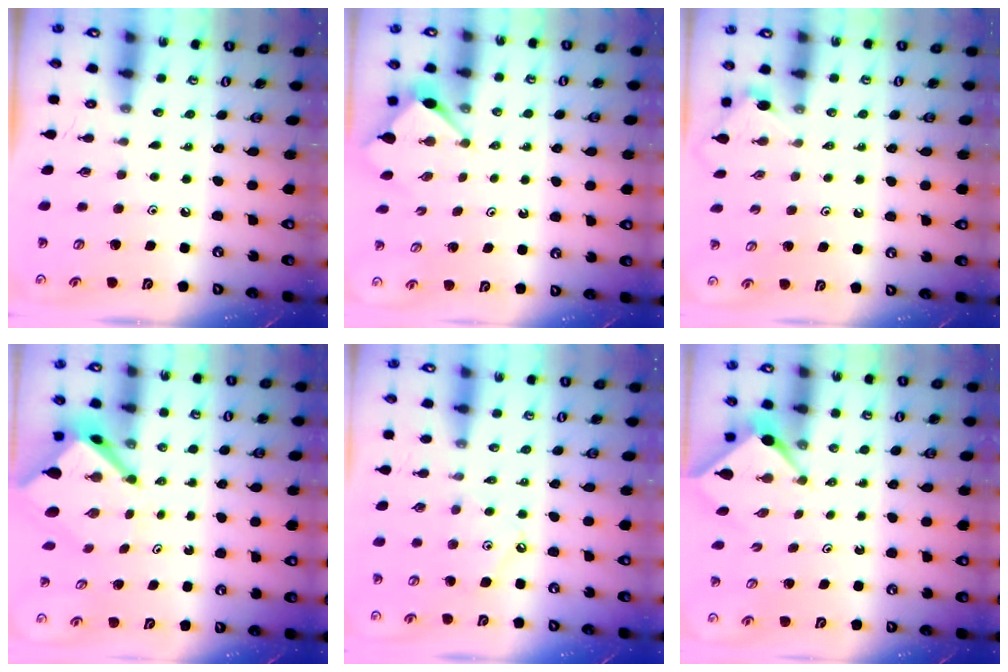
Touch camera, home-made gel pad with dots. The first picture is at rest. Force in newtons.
{"total": 3.4, "press": 3.4, "slide": 0.3}
{"total": 1.1, "press": 1.1, "slide": 0.3}
{"total": 5.7, "press": 5.6, "slide": 0.6}
{"total": 5.6, "press": 5.6, "slide": 0.7}
{"total": 2.4, "press": 2.4, "slide": 0.3}